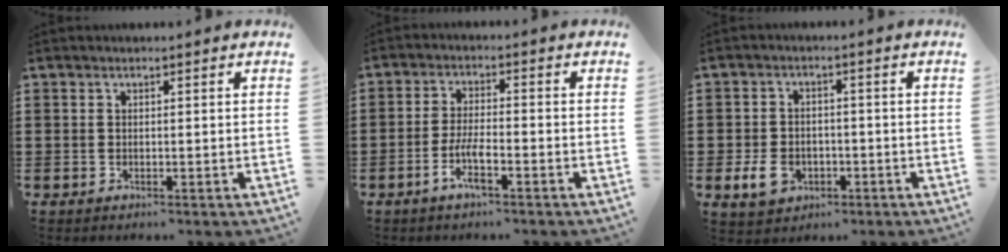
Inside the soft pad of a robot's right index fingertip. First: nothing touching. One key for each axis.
{"total": 4.5, "fx": -2.4, "fy": 0.8, "fz": 3.8, "tx": -0.083, "ty": -0.005, "tz": -0.048}
{"total": 5.1, "fx": -1.9, "fy": 3.7, "fz": 2.9, "tx": -0.075, "ty": 0.000, "tz": -0.039}